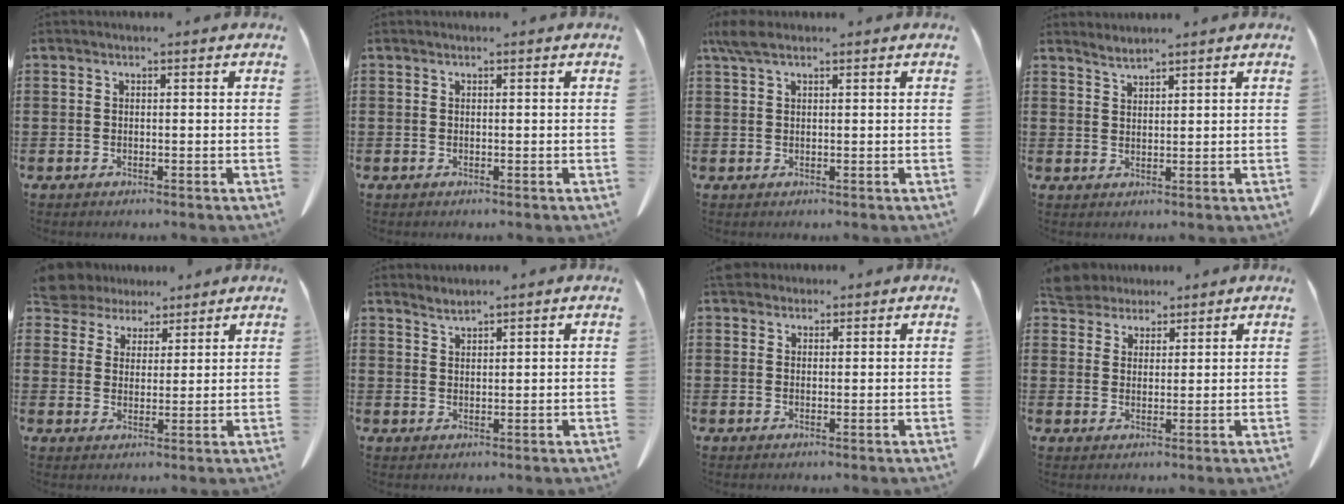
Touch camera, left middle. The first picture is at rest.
{"total": 0.0}
{"total": 2.8, "force": [1.6, 1.0, 2.1], "torque": [-0.047, 0.004, 0.029]}
{"total": 1.6, "force": [1.6, -0.1, 0.2], "torque": [-0.009, -0.002, 0.032]}
{"total": 5.4, "force": [4.8, 2.5, 0.3], "torque": [-0.033, -0.010, 0.091]}
{"total": 1.6, "force": [1.5, -0.2, 0.1], "torque": [-0.005, -0.001, 0.030]}
{"total": 2.1, "force": [1.8, 1.0, 0.5], "torque": [-0.017, 0.006, 0.035]}
{"total": 4.9, "force": [4.6, 1.7, 0.7], "torque": [-0.034, -0.007, 0.087]}